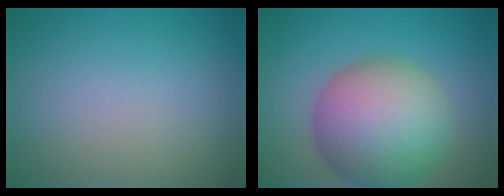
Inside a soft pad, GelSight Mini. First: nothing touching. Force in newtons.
{"total": 10.7, "press": 10.7, "slide": 0.3}